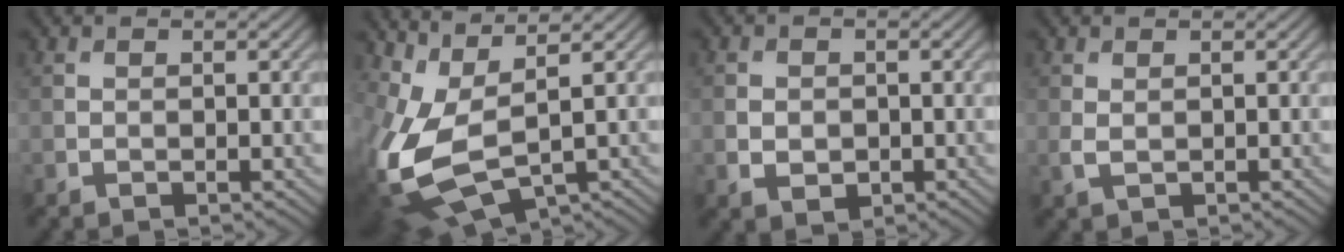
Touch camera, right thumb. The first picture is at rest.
{"total": 11.7, "force": [0.6, 5.7, 10.2], "torque": [-0.264, -0.022, 0.031]}
{"total": 2.5, "force": [-0.5, 2.0, 1.4], "torque": [-0.031, -0.007, -0.009]}
{"total": 1.5, "force": [0.3, 1.0, 1.1], "torque": [-0.032, -0.002, 0.009]}